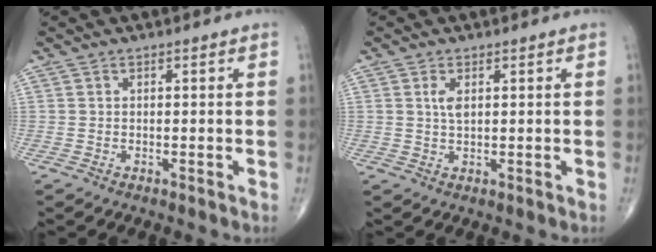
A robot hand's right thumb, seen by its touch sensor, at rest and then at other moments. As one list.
[{"total": 2.4, "force": [0.7, 1.1, 2.0], "torque": [-0.042, -0.002, 0.016]}]